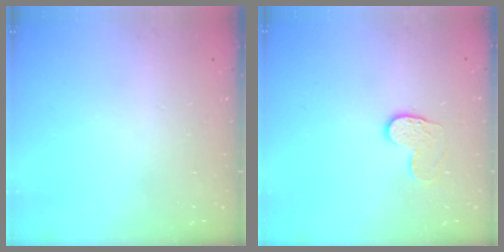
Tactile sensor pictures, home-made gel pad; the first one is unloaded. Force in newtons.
{"total": 6.6, "press": 6.6, "slide": 0.3}